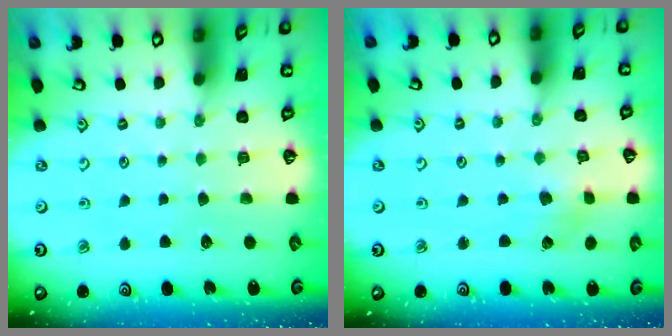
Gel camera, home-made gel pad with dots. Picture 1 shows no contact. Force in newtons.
{"total": 2.3, "press": 2.3, "slide": 0.5}